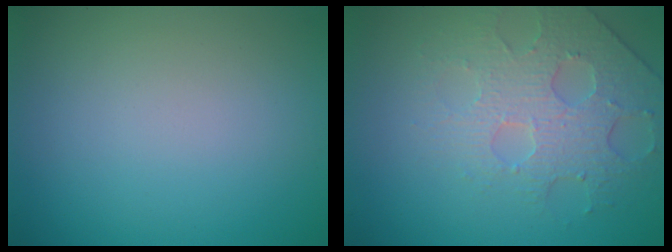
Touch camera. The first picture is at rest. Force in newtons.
{"total": 3.8, "press": 3.6, "slide": 1.2}